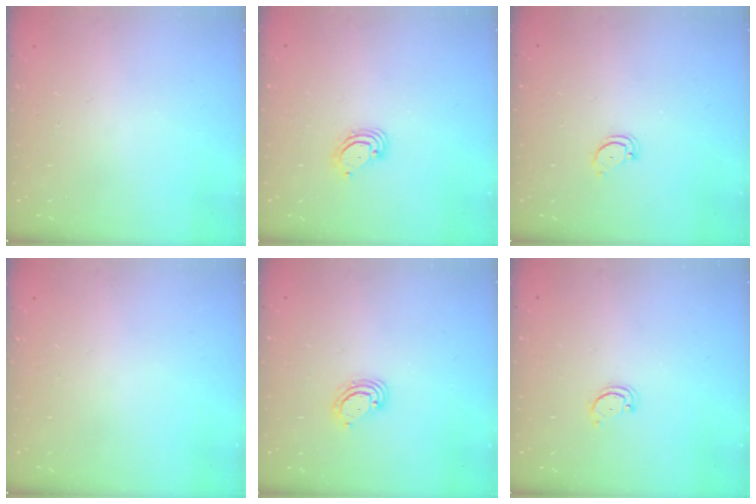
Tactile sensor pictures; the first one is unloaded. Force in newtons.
{"total": 3.7, "press": 3.7, "slide": 0.1}
{"total": 3.2, "press": 3.2, "slide": 0.3}
{"total": 0.0}
{"total": 3.6, "press": 3.6, "slide": 0.3}
{"total": 1.9, "press": 1.9, "slide": 0.2}